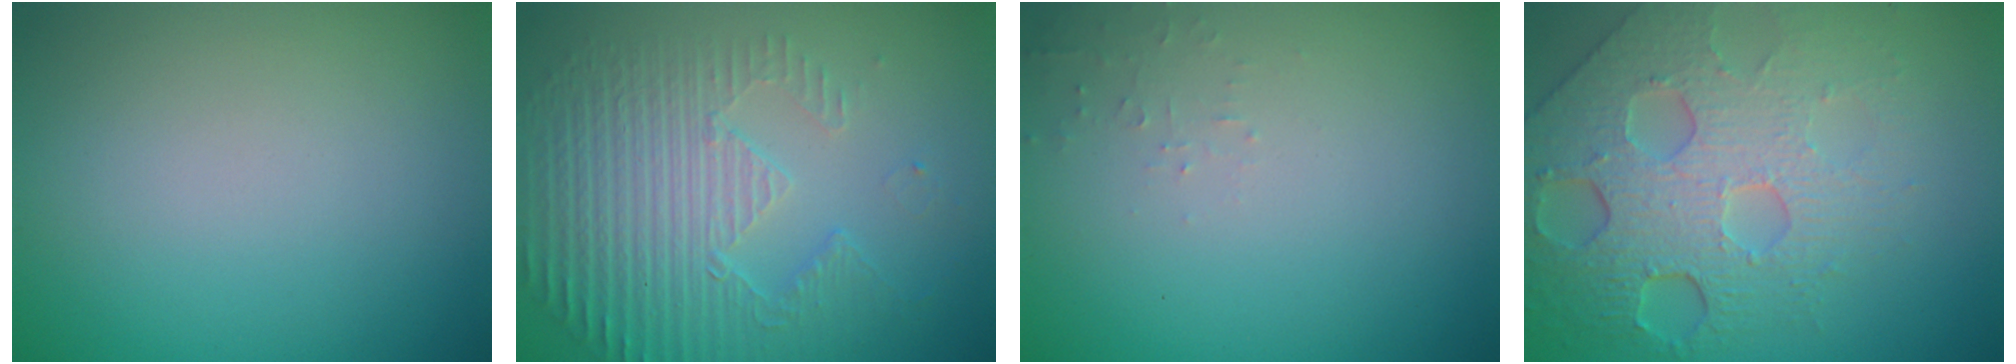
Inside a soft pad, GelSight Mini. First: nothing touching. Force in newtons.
{"total": 5.4, "press": 3.6, "slide": 4.1}
{"total": 0.8, "press": 0.7, "slide": 0.1}
{"total": 7.9, "press": 5.3, "slide": 5.9}